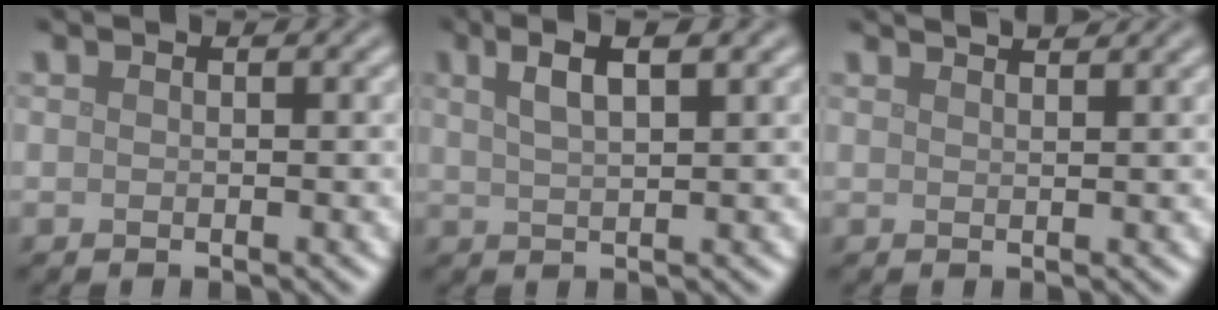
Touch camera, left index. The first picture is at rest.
{"total": 4.1, "force": [2.2, 1.2, 3.2], "torque": [-0.052, 0.010, 0.038]}
{"total": 3.4, "force": [2.7, 1.1, 1.7], "torque": [0.000, 0.018, 0.008]}